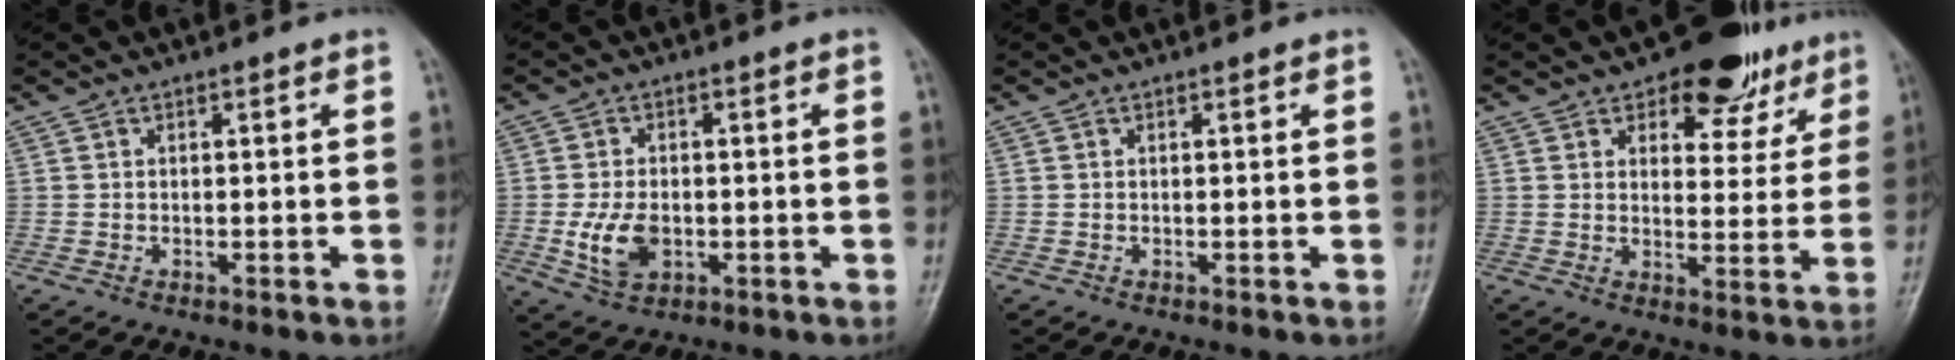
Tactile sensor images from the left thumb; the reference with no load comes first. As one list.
[{"total": 6.6, "force": [-1.5, 4.4, 4.7], "torque": [-0.087, -0.002, -0.022]}, {"total": 0.0}, {"total": 10.5, "force": [7.0, 5.9, 5.1], "torque": [-0.017, -0.036, 0.094]}]